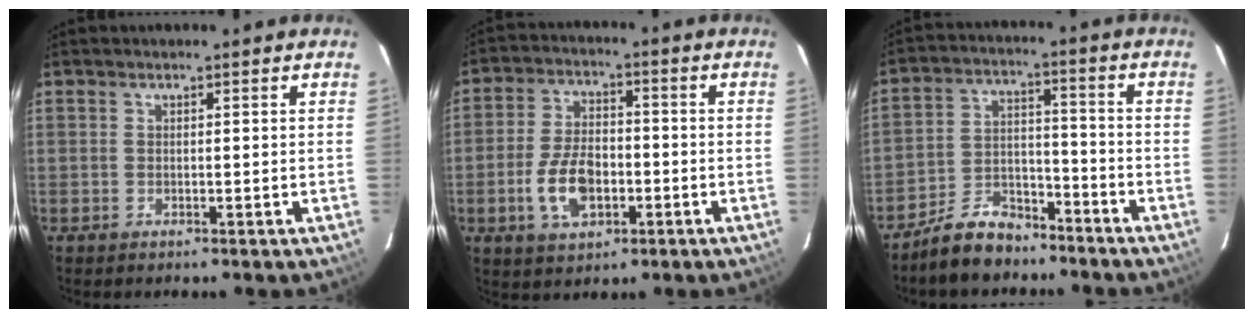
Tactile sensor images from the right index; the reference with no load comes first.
{"total": 10.2, "force": [-3.1, 5.9, 7.8], "torque": [-0.158, 0.006, -0.049]}
{"total": 9.2, "force": [-7.5, 4.5, 2.9], "torque": [-0.073, 0.028, -0.123]}